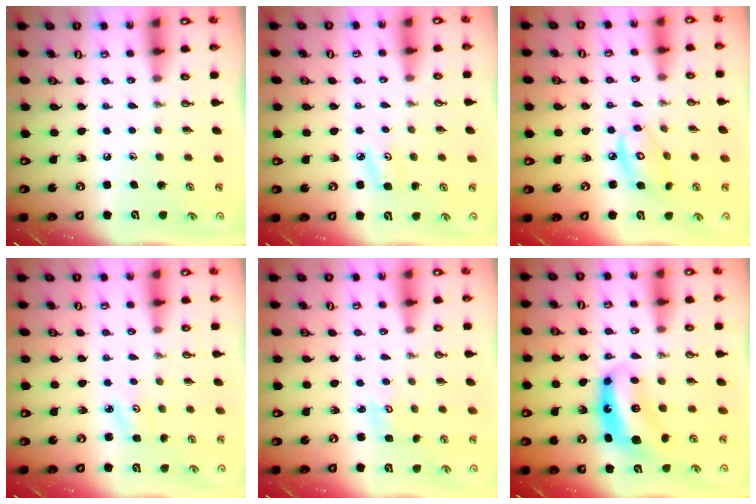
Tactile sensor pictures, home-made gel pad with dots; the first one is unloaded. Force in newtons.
{"total": 4.4, "press": 4.4, "slide": 0.3}
{"total": 8.4, "press": 8.4, "slide": 0.5}
{"total": 3.0, "press": 3.0, "slide": 0.4}
{"total": 1.9, "press": 1.9, "slide": 0.2}
{"total": 7.9, "press": 7.9, "slide": 0.8}